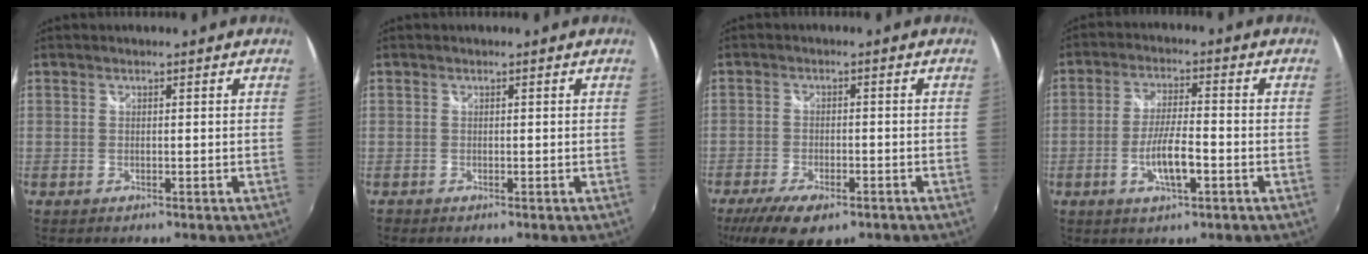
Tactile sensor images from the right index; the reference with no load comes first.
{"total": 0.9, "force": [-0.4, 0.8, 0.0], "torque": [-0.004, 0.001, -0.007]}
{"total": 10.5, "force": [-7.0, 4.1, 6.6], "torque": [-0.154, -0.032, -0.118]}
{"total": 7.3, "force": [-2.8, 1.6, 6.6], "torque": [-0.128, -0.005, -0.050]}